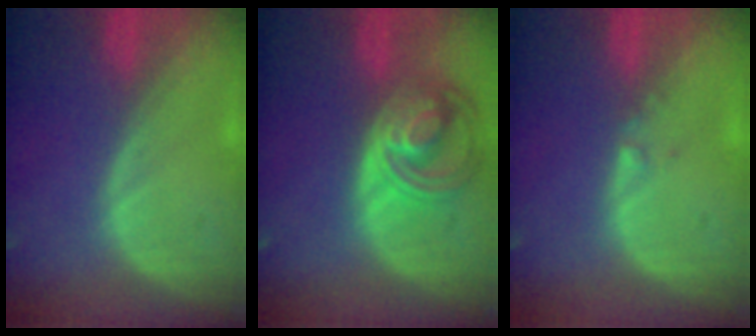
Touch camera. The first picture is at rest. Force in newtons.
{"total": 8.5, "press": 7.4, "slide": 4.3}
{"total": 0.7, "press": 0.6, "slide": 0.4}